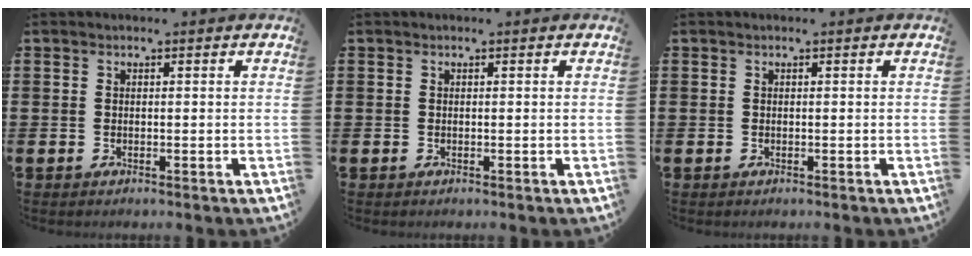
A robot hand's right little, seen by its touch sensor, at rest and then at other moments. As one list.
[{"total": 0.0}, {"total": 0.0}]